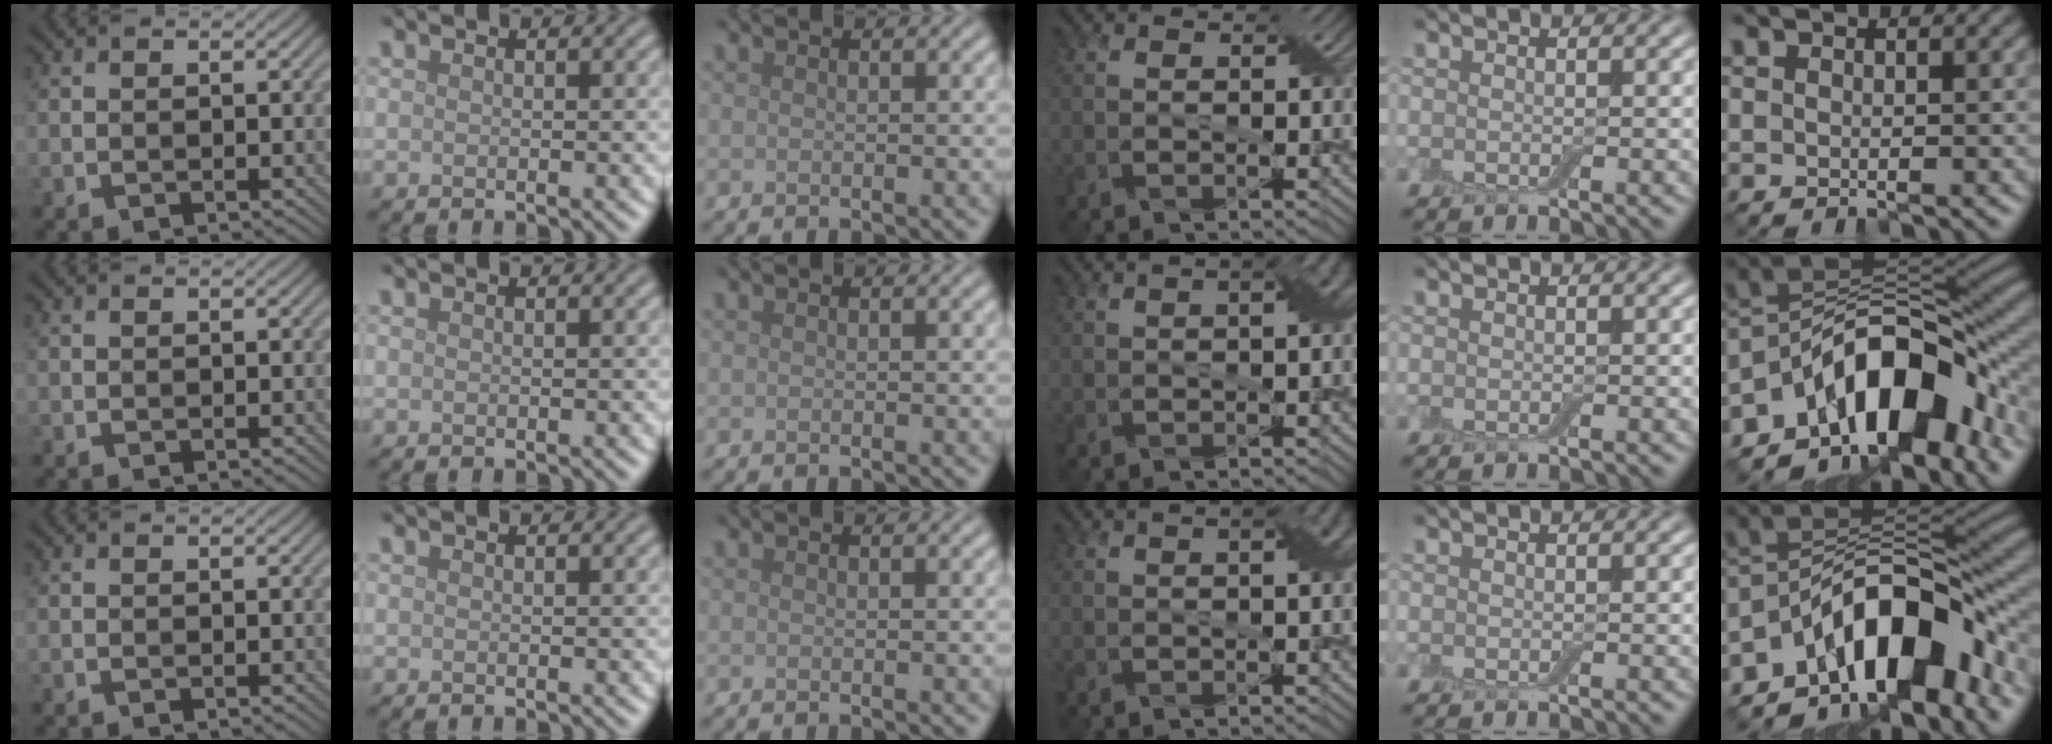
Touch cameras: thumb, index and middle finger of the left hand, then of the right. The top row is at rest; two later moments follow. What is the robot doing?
{"motion": "pour", "object": "bottle"}